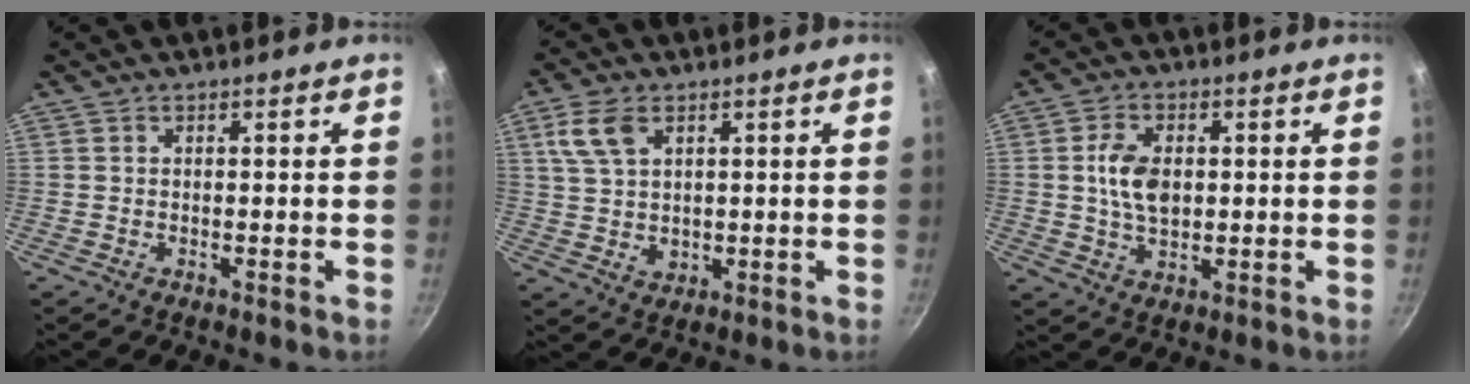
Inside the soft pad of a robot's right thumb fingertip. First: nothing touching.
{"total": 7.7, "force": [3.2, 5.0, 5.0], "torque": [-0.087, -0.006, 0.066]}
{"total": 7.7, "force": [0.8, 4.8, 5.9], "torque": [-0.098, 0.000, 0.014]}